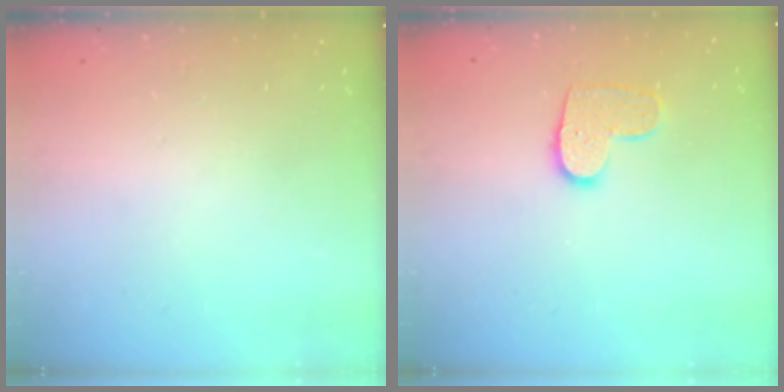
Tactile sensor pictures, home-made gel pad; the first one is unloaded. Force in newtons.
{"total": 8.7, "press": 8.7, "slide": 0.4}